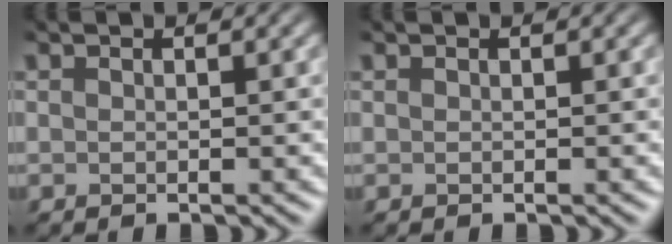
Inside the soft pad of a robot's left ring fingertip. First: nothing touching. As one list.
[{"total": 0.0}]